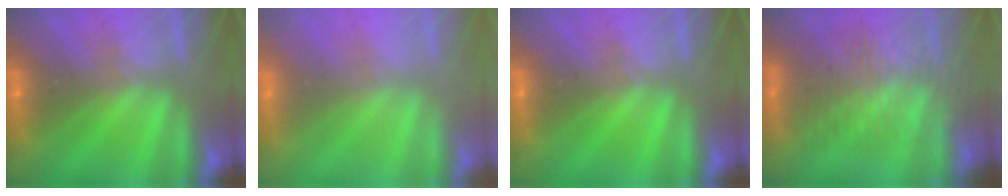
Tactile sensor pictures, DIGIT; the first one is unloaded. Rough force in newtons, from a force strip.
{"total": 2.5}
{"total": 0.0}
{"total": 3.2}